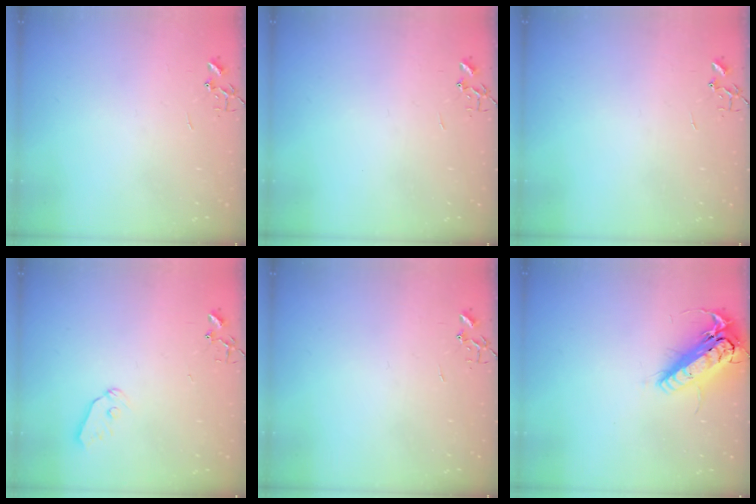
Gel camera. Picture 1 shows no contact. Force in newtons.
{"total": 0.0}
{"total": 0.0}
{"total": 6.7, "press": 6.7, "slide": 0.8}
{"total": 0.0}
{"total": 17.8, "press": 17.5, "slide": 3.4}